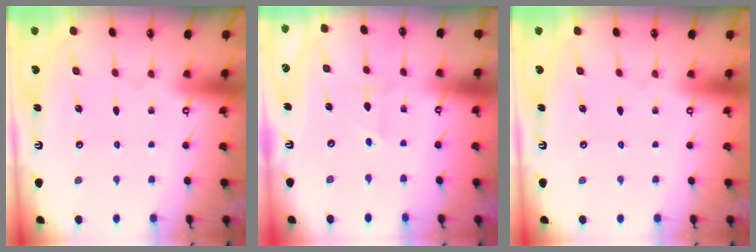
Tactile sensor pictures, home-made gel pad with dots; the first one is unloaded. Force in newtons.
{"total": 1.8, "press": 1.8, "slide": 0.2}
{"total": 0.0}